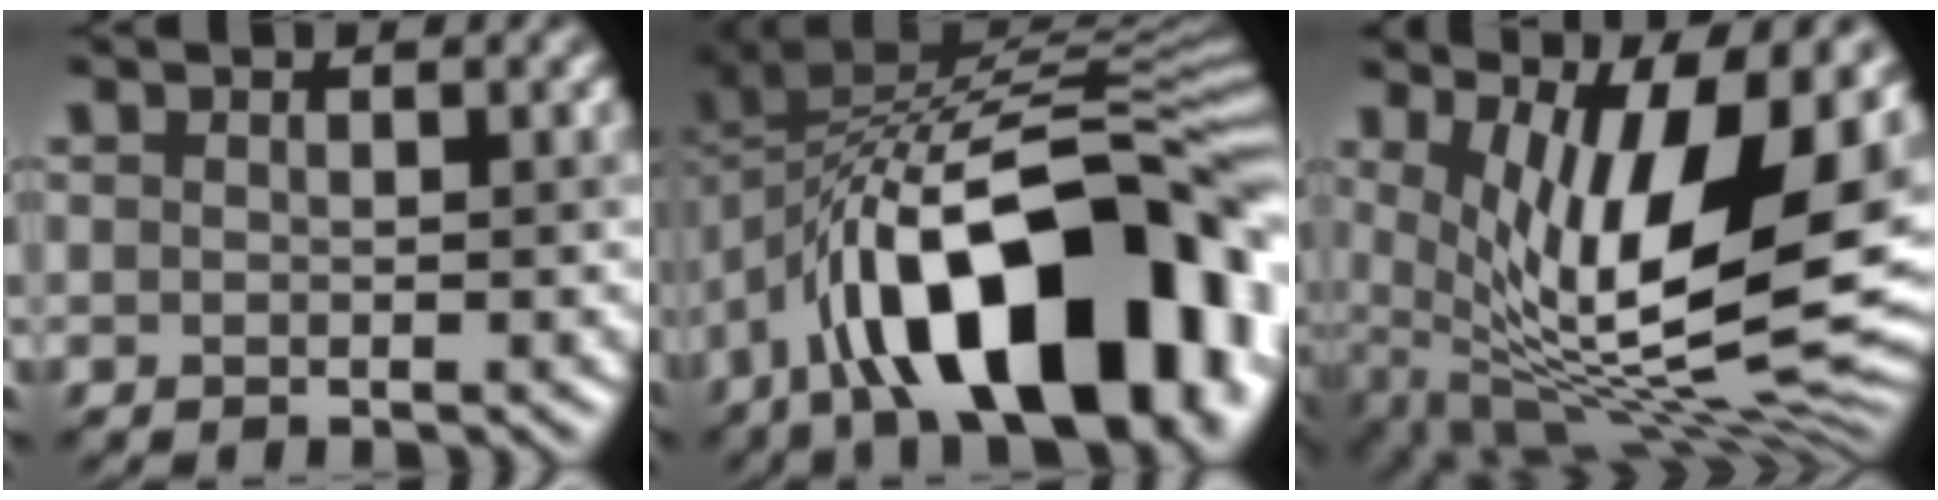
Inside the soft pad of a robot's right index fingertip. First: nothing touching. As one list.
[{"total": 17.9, "force": [-7.5, 7.9, 14.2], "torque": [-0.189, 0.017, -0.126]}, {"total": 13.6, "force": [2.2, 5.1, 12.4], "torque": [-0.204, -0.027, 0.044]}]